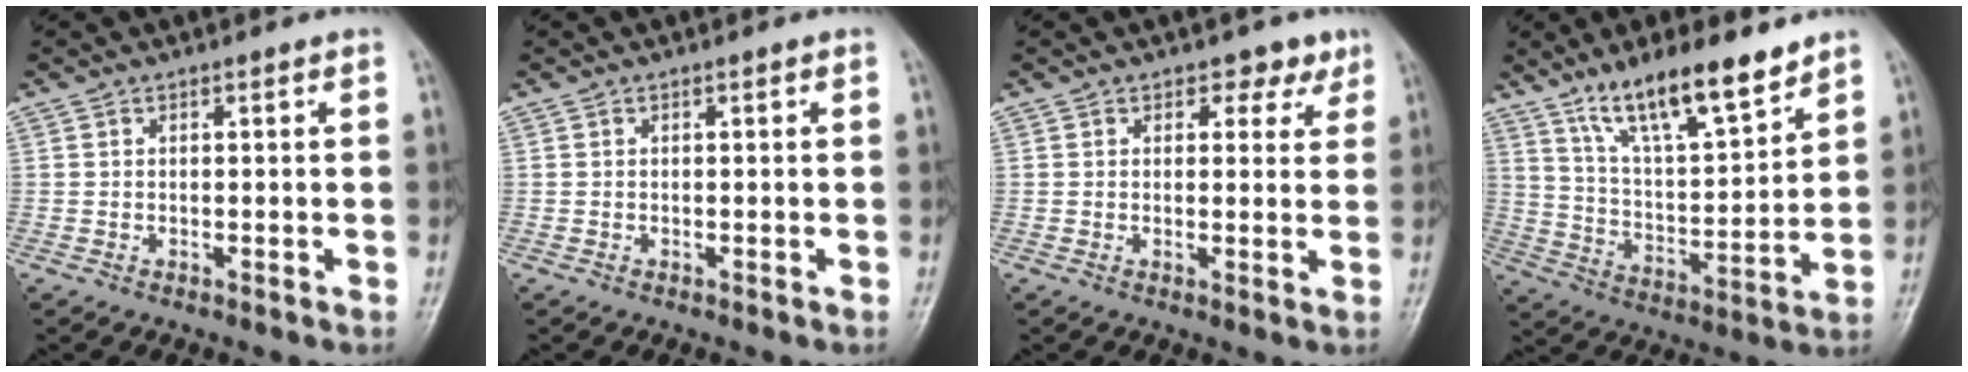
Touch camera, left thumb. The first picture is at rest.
{"total": 0.0}
{"total": 3.5, "force": [2.3, 2.4, 1.1], "torque": [0.015, -0.009, 0.026]}
{"total": 15.5, "force": [11.1, 4.0, 10.1], "torque": [-0.154, -0.061, 0.205]}